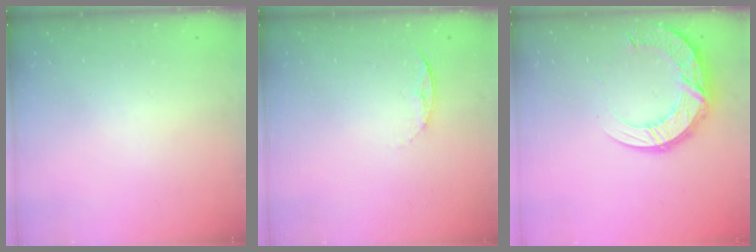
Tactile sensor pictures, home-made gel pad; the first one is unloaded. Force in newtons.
{"total": 5.2, "press": 5.2, "slide": 0.6}
{"total": 19.5, "press": 19.4, "slide": 1.5}